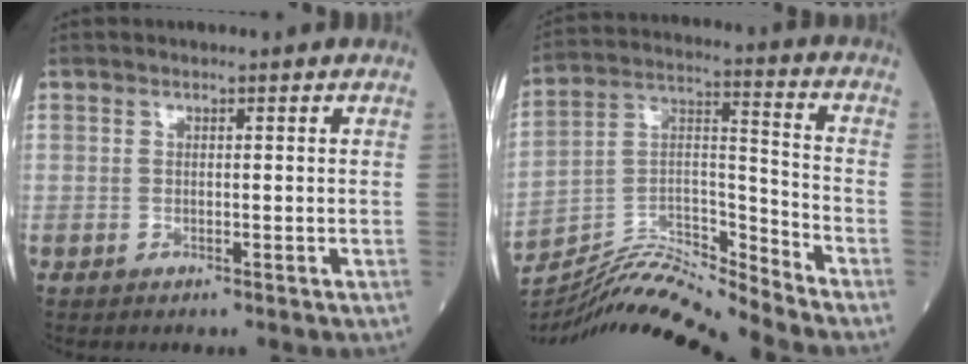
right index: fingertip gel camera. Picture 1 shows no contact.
{"total": 13.7, "force": [-13.3, -1.2, 3.2], "torque": [-0.055, 0.038, -0.248]}